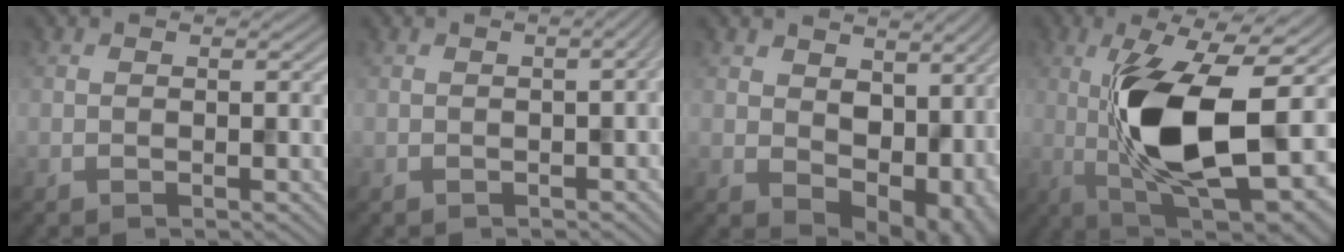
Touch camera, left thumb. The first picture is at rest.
{"total": 2.2, "force": [-0.3, 0.6, 2.1], "torque": [-0.028, 0.003, -0.002]}
{"total": 9.6, "force": [1.9, 6.5, 6.8], "torque": [-0.107, -0.025, 0.044]}
{"total": 16.3, "force": [-1.2, 6.5, 14.9], "torque": [-0.259, -0.005, -0.022]}